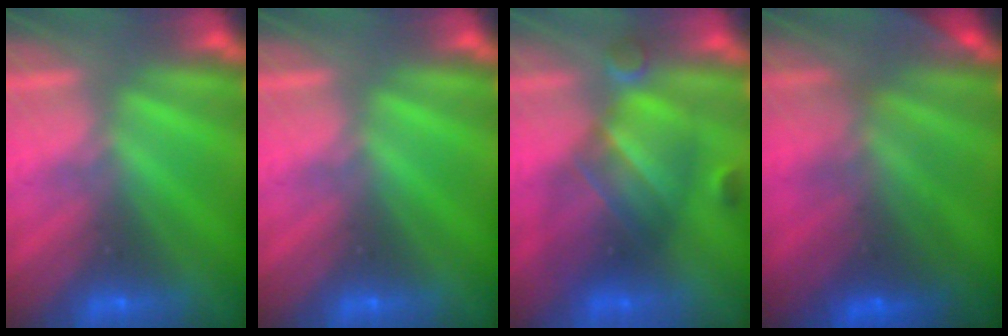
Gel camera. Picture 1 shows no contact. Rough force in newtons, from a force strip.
{"total": 0.0}
{"total": 5.8}
{"total": 7.6}